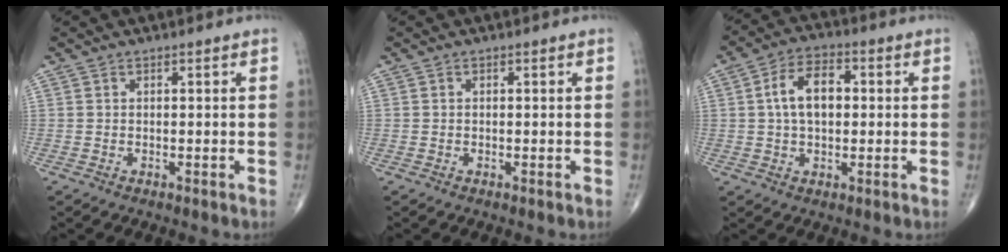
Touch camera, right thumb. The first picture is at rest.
{"total": 0.0}
{"total": 9.0, "force": [0.9, 5.4, 7.1], "torque": [-0.119, 0.019, 0.011]}